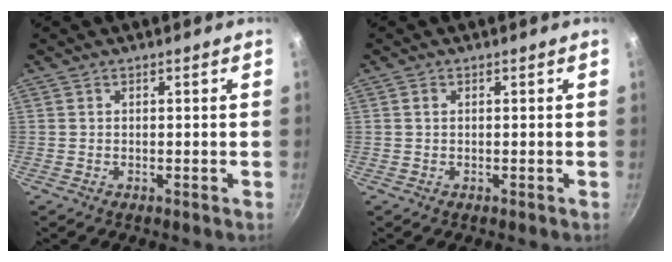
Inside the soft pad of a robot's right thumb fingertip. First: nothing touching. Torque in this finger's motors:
{"motor_torque": [-0.22, 0.42, 0.44, -0.22, 0.03]}